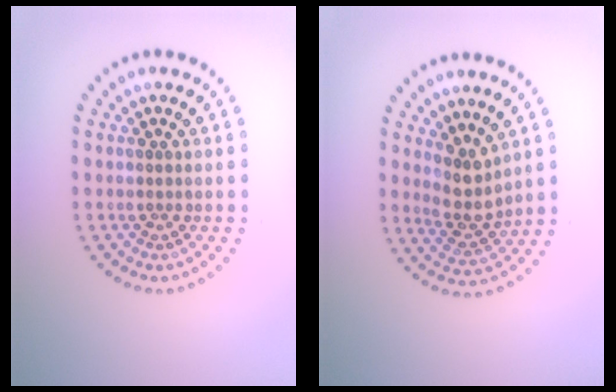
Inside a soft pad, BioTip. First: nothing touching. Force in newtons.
{"total": 2.9, "press": 2.3, "slide": 1.8}